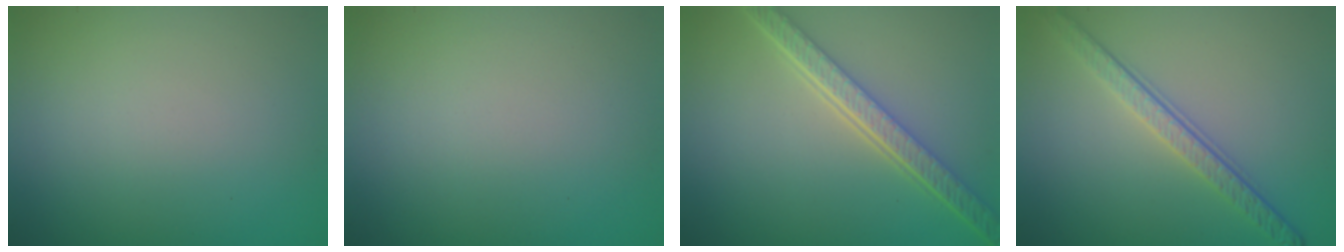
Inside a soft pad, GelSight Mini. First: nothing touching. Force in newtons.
{"total": 0.0}
{"total": 5.4, "press": 4.0, "slide": 3.6}
{"total": 3.8, "press": 3.0, "slide": 2.4}